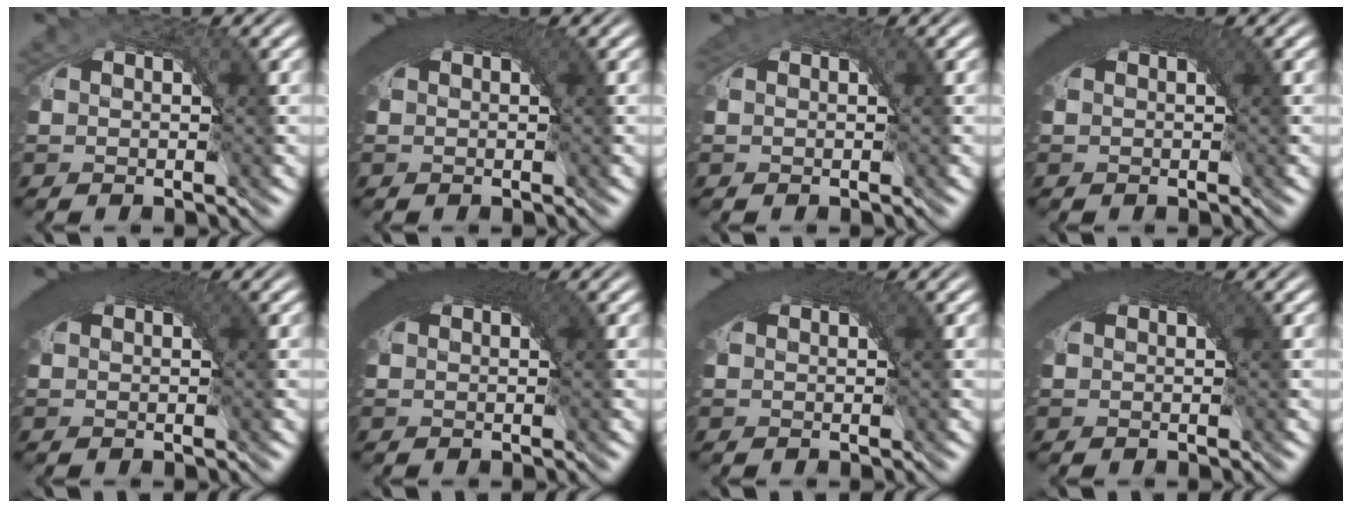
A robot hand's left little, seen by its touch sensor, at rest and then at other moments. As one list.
[{"total": 5.1, "force": [1.7, 1.8, 4.5], "torque": [-0.053, 0.013, 0.019]}, {"total": 0.6, "force": [0.2, -0.1, 0.6], "torque": [-0.001, -0.001, 0.004]}, {"total": 6.1, "force": [2.0, 2.1, 5.3], "torque": [-0.063, 0.017, 0.021]}, {"total": 4.7, "force": [1.6, 1.6, 4.1], "torque": [-0.047, 0.012, 0.019]}, {"total": 6.6, "force": [1.9, 2.5, 5.8], "torque": [-0.071, 0.016, 0.020]}, {"total": 4.4, "force": [1.5, 1.5, 3.9], "torque": [-0.046, 0.011, 0.017]}, {"total": 5.4, "force": [1.9, 1.8, 4.7], "torque": [-0.054, 0.016, 0.021]}]